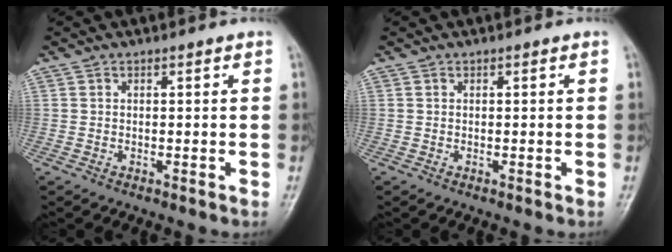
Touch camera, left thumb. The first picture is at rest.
{"total": 0.0}